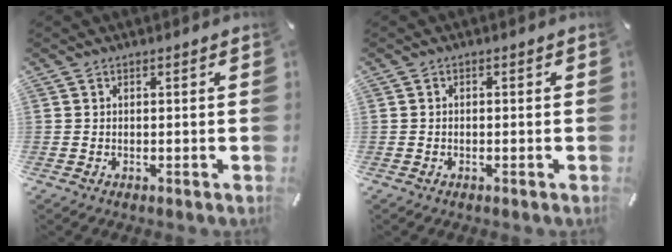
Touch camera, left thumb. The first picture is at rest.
{"total": 0.7, "force": [-0.4, 0.4, 0.3], "torque": [-0.007, 0.000, -0.009]}